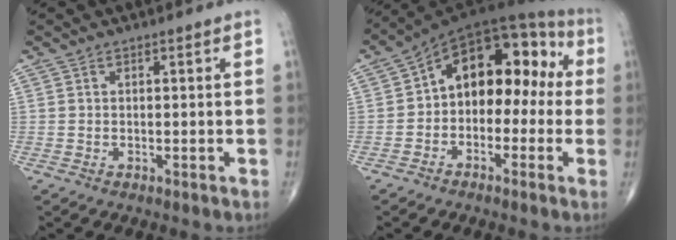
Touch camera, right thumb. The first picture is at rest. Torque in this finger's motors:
{"motor_torque": [-0.34, 1.60, 1.39, 0.10, 0.28]}